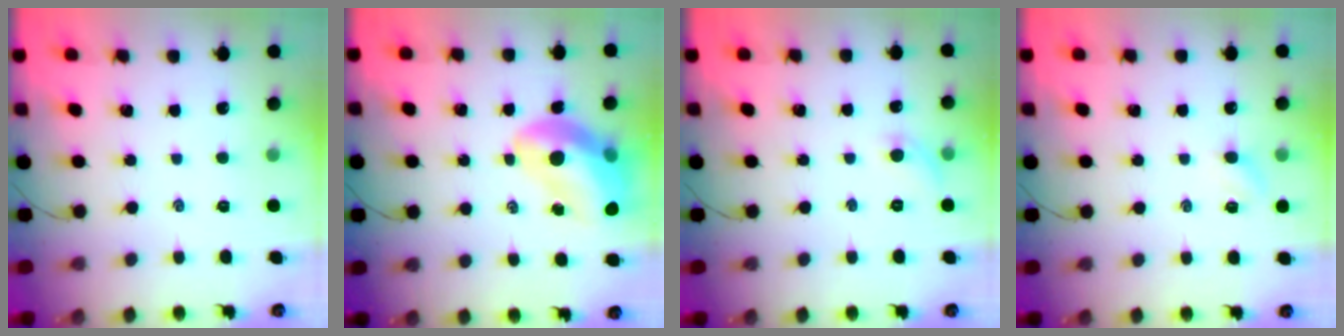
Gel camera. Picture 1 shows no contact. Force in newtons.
{"total": 14.6, "press": 14.0, "slide": 4.1}
{"total": 5.4, "press": 5.0, "slide": 2.0}
{"total": 3.1, "press": 2.9, "slide": 0.9}